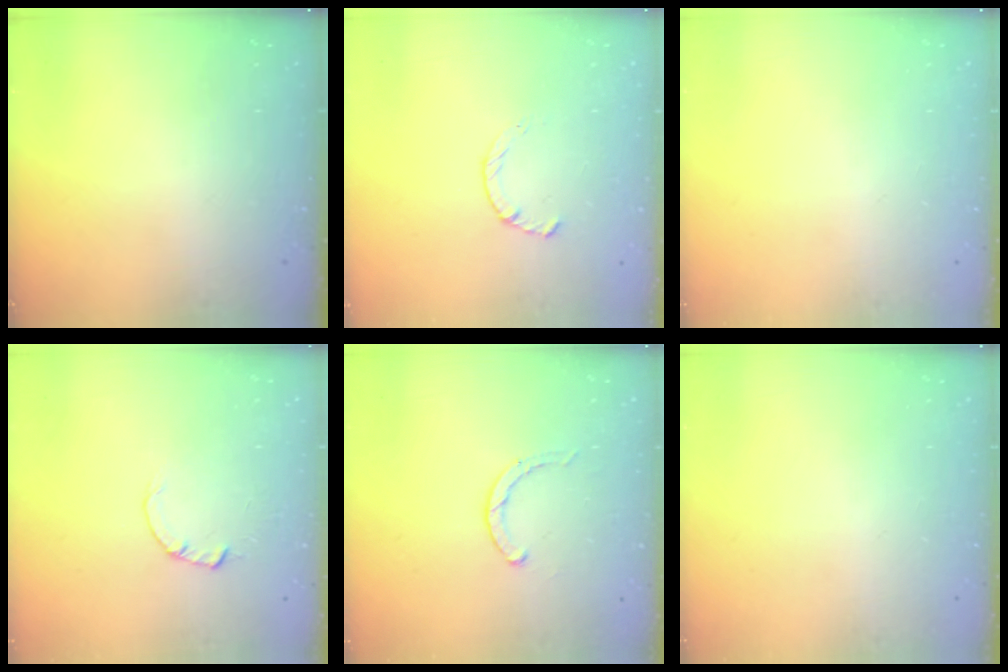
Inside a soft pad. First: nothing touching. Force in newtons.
{"total": 2.2, "press": 2.2, "slide": 0.4}
{"total": 0.0}
{"total": 1.8, "press": 1.7, "slide": 0.3}
{"total": 1.9, "press": 1.8, "slide": 0.3}
{"total": 0.0}